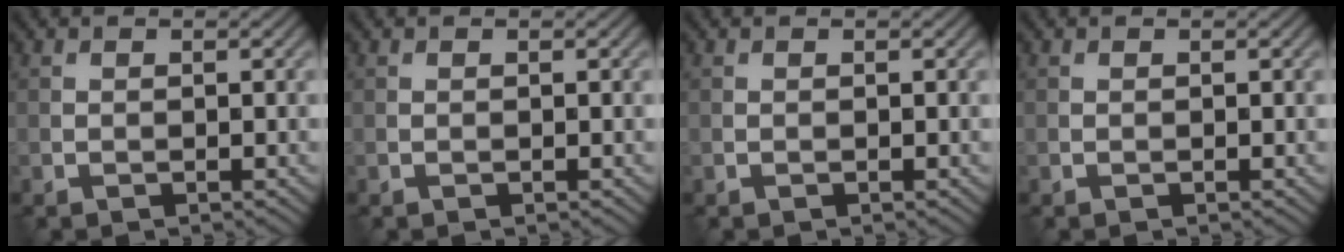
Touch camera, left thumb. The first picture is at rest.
{"total": 0.0}
{"total": 0.0}
{"total": 0.0}